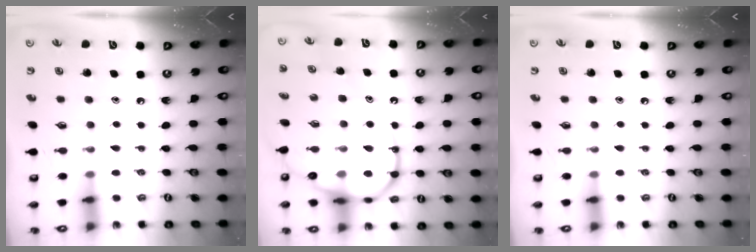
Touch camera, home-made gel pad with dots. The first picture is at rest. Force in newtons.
{"total": 15.2, "press": 15.2, "slide": 1.4}
{"total": 0.0}